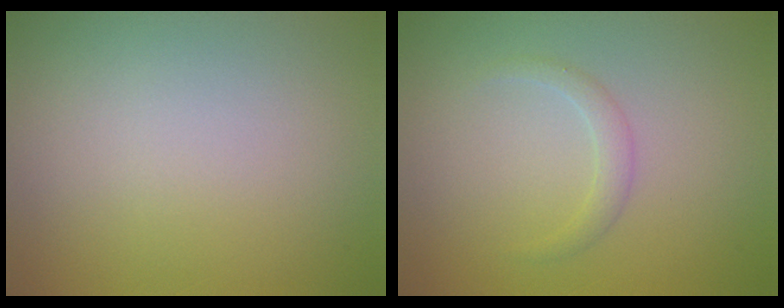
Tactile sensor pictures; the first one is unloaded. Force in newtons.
{"total": 1.2, "press": 1.2, "slide": 0.0}